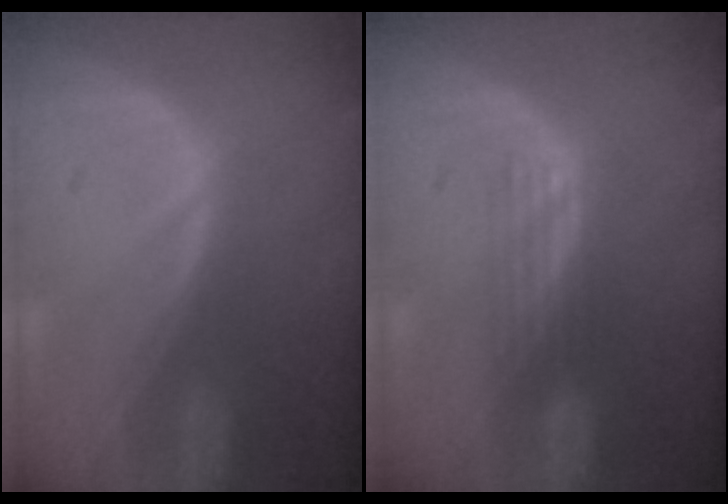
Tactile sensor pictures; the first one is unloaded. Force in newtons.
{"total": 2.8, "press": 2.5, "slide": 1.3}